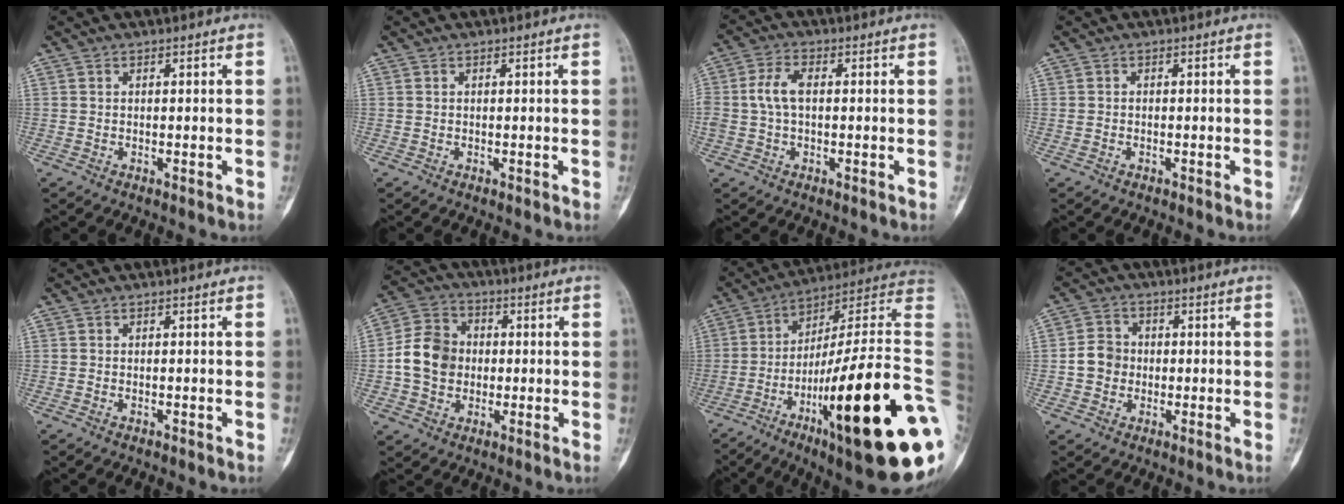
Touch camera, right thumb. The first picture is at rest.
{"total": 0.0}
{"total": 5.5, "force": [0.3, 3.1, 4.6], "torque": [-0.105, 0.014, 0.001]}
{"total": 0.6, "force": [-0.2, 0.5, 0.2], "torque": [-0.010, 0.008, -0.003]}
{"total": 0.0}
{"total": 10.1, "force": [-0.5, 8.5, 5.4], "torque": [-0.082, 0.022, -0.018]}
{"total": 32.2, "force": [-8.3, 5.2, 30.6], "torque": [-0.379, 0.045, -0.137]}
{"total": 5.0, "force": [-0.6, 4.5, 2.0], "torque": [-0.023, 0.014, -0.017]}